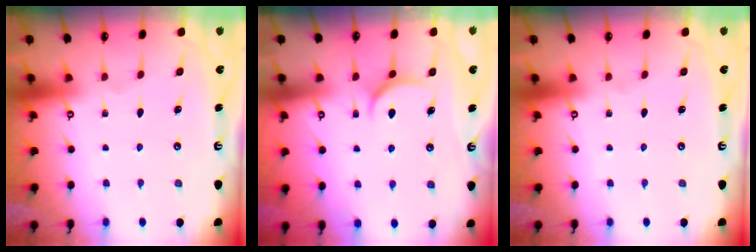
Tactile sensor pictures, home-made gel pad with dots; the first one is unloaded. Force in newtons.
{"total": 5.9, "press": 5.9, "slide": 0.7}
{"total": 0.0}